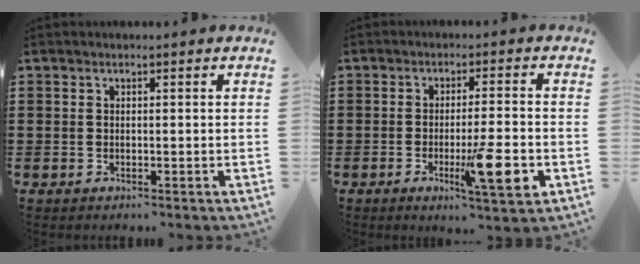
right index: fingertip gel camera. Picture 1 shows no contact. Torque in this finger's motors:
{"motor_torque": [1.97, -0.17, 0.43, 0.21]}